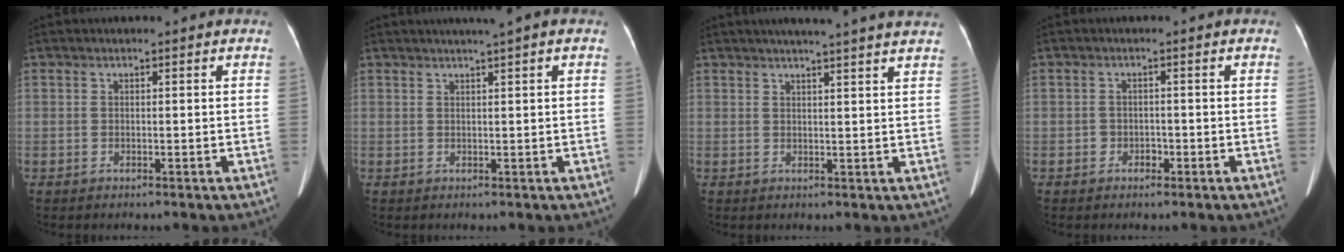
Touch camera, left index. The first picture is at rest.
{"total": 3.5, "force": [2.4, -0.4, 2.5], "torque": [-0.039, 0.019, 0.039]}
{"total": 12.3, "force": [10.7, -0.1, 6.1], "torque": [-0.088, 0.019, 0.121]}
{"total": 1.7, "force": [-1.4, 0.9, 0.1], "torque": [0.002, -0.011, -0.020]}